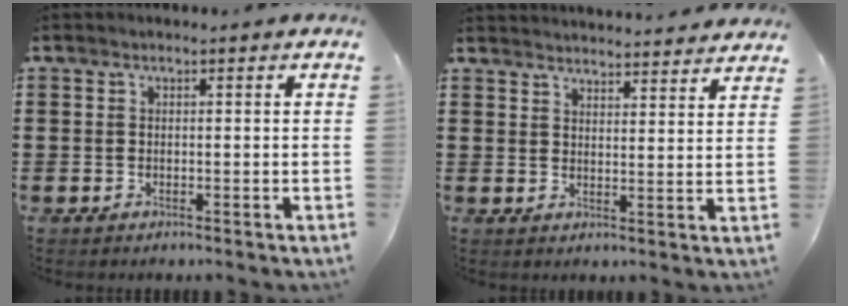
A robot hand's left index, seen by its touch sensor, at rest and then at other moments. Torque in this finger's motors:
{"motor_torque": [2.14, 0.00, 0.19, 0.08]}